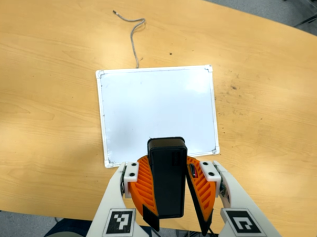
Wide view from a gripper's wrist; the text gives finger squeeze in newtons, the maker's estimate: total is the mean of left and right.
{"total": 10.9, "left": 10.8, "right": 11.0}